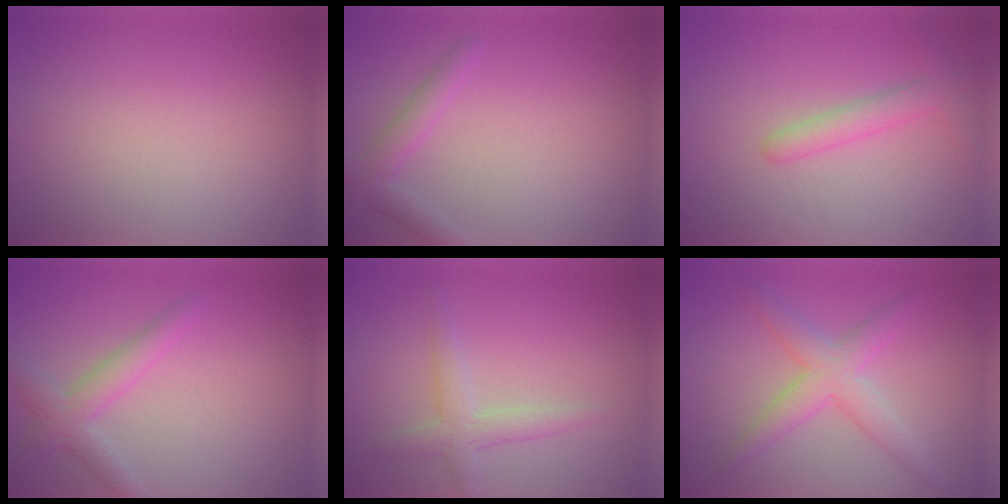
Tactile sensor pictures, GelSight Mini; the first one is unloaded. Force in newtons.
{"total": 2.3, "press": 2.3, "slide": 0.1}
{"total": 2.4, "press": 2.4, "slide": 0.1}
{"total": 3.0, "press": 3.0, "slide": 0.1}
{"total": 2.6, "press": 2.6, "slide": 0.1}
{"total": 3.8, "press": 3.8, "slide": 0.1}